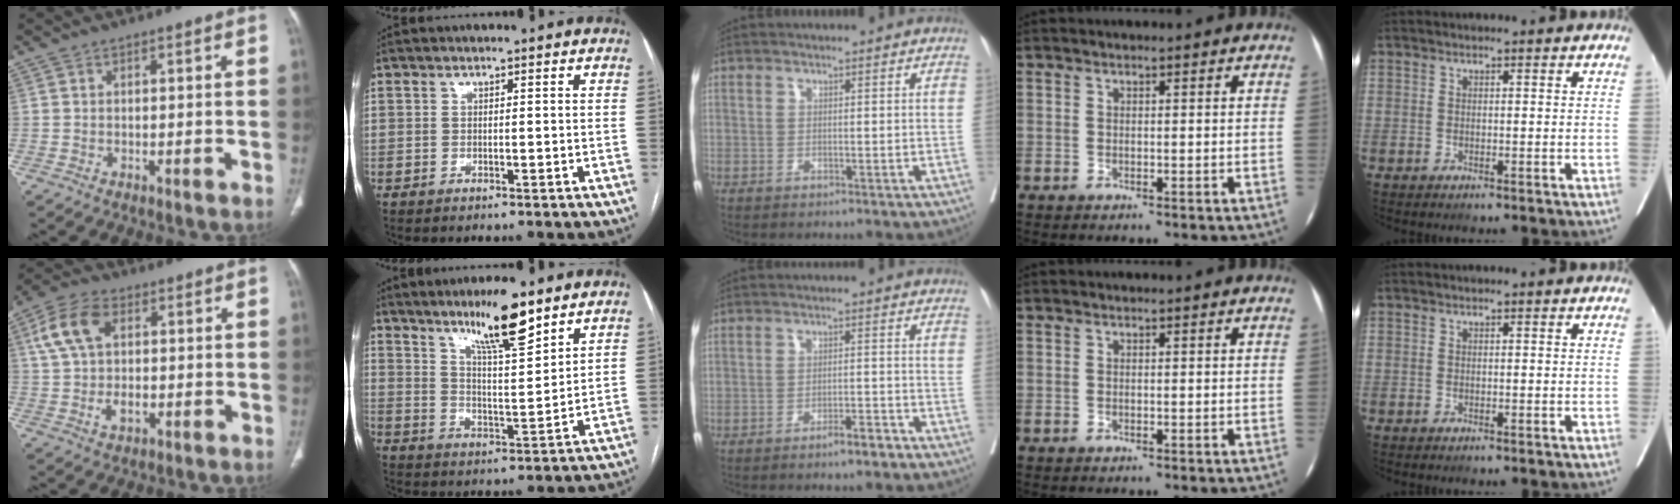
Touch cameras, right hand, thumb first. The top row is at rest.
{"thumb": {"total": 11.6, "force": [2.1, 7.5, 8.6], "torque": [-0.161, 0.008, 0.039]}, "index": {"total": 10.9, "force": [7.8, 1.0, 7.6], "torque": [-0.129, -0.008, 0.135]}, "middle": {"total": 2.9, "force": [-2.2, 0.3, 1.9], "torque": [-0.031, -0.001, -0.035]}}